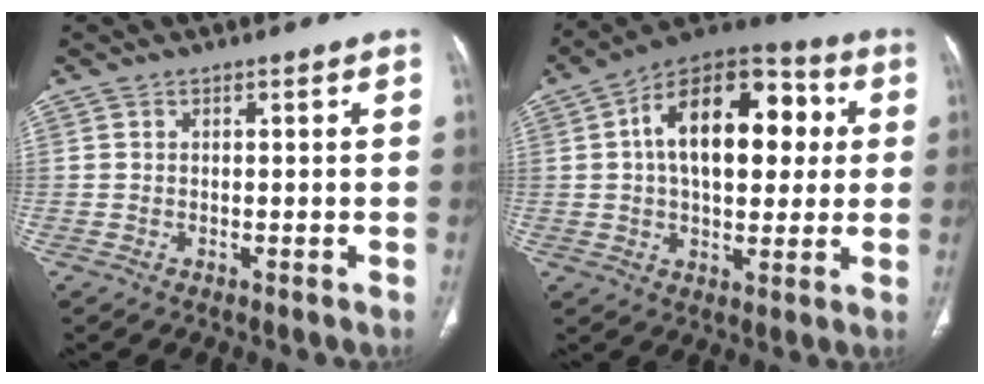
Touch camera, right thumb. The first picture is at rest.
{"total": 21.0, "force": [3.6, 12.0, 16.8], "torque": [-0.230, 0.026, 0.048]}